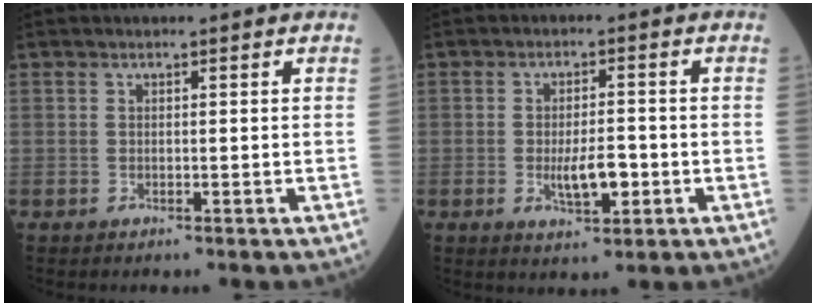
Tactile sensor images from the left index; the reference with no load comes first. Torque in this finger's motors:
{"motor_torque": [-0.07, 0.10, 0.11, 0.04]}